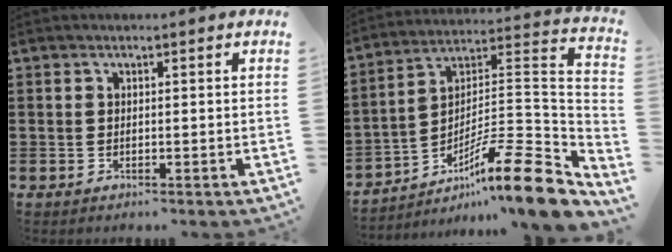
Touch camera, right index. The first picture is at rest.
{"total": 13.7, "force": [-8.8, 1.6, 10.3], "torque": [-0.143, 0.011, -0.160]}